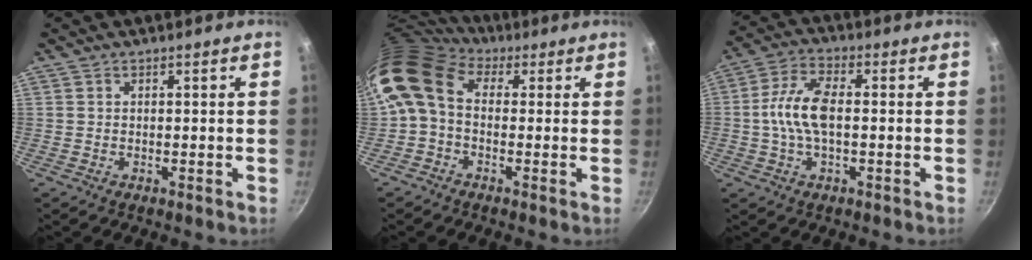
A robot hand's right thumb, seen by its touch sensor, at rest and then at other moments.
{"total": 10.1, "force": [1.2, 7.2, 7.1], "torque": [-0.126, 0.022, -0.001]}
{"total": 9.3, "force": [-0.4, 4.7, 8.0], "torque": [-0.161, 0.026, -0.018]}